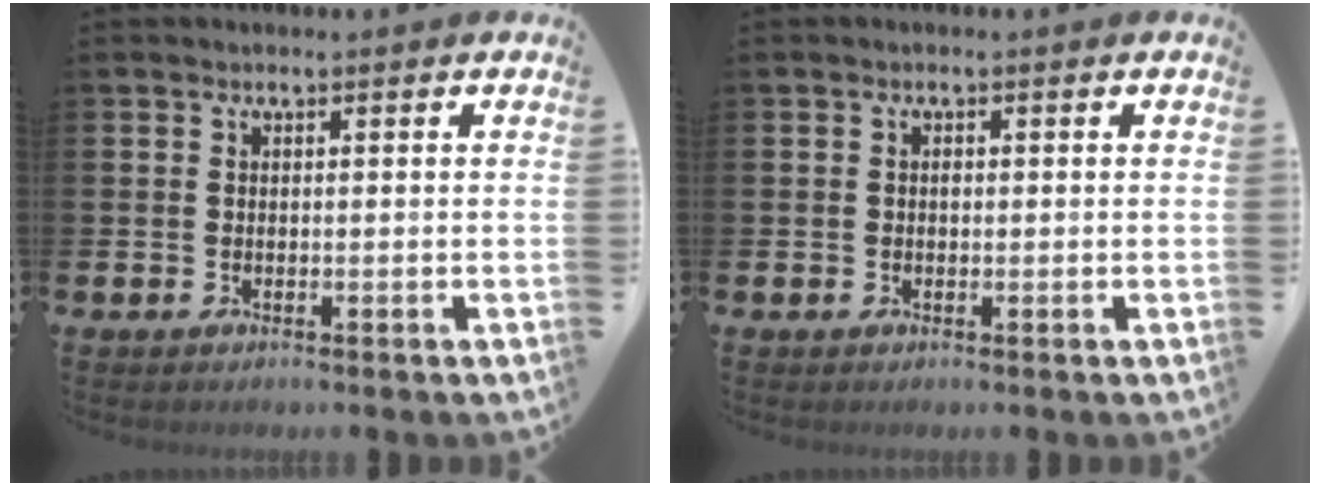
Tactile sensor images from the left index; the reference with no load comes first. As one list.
[{"total": 0.5, "force": [0.0, 0.5, 0.3], "torque": [-0.005, 0.004, -0.001]}]